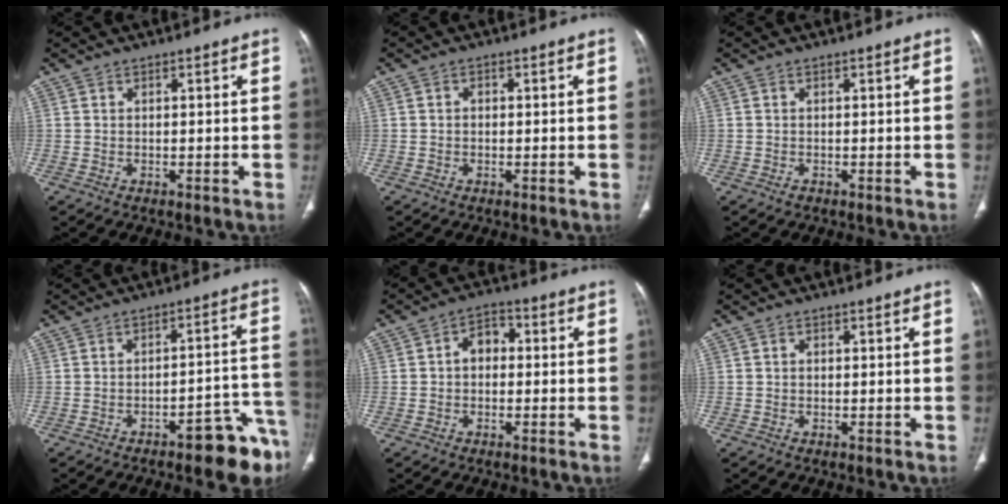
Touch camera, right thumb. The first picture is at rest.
{"total": 0.9, "force": [0.0, 0.8, 0.5], "torque": [-0.005, 0.003, -0.003]}
{"total": 0.6, "force": [-0.3, 0.4, 0.2], "torque": [-0.003, 0.000, -0.006]}
{"total": 11.9, "force": [-7.5, 3.2, 8.7], "torque": [-0.068, 0.071, -0.095]}
{"total": 4.8, "force": [-0.1, 3.6, 3.2], "torque": [-0.034, 0.020, -0.014]}
{"total": 0.6, "force": [0.0, 0.4, 0.3], "torque": [-0.003, 0.000, -0.001]}